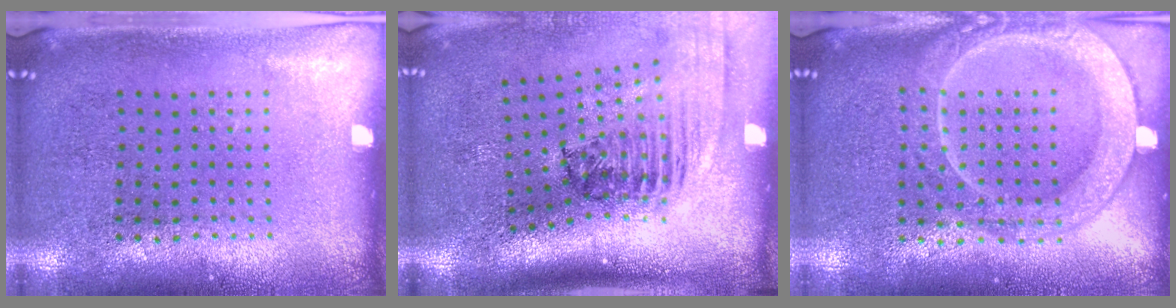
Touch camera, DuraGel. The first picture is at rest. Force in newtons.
{"total": 2.6, "press": 1.8, "slide": 1.9}
{"total": 2.0, "press": 2.0, "slide": 0.3}